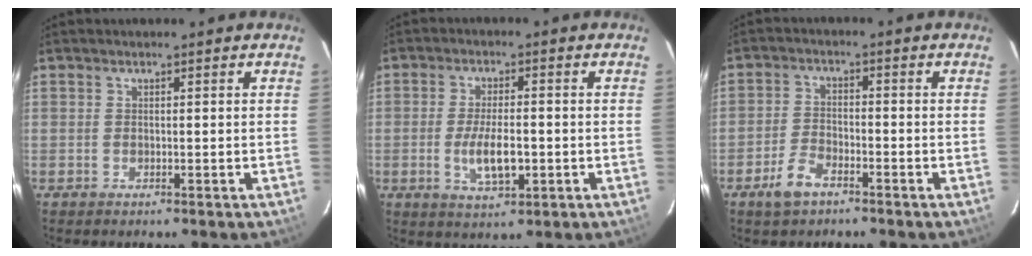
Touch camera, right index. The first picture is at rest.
{"total": 7.5, "force": [-1.7, 2.8, 6.8], "torque": [-0.135, -0.008, -0.026]}
{"total": 5.4, "force": [-3.8, 2.4, 3.1], "torque": [-0.079, 0.000, -0.071]}